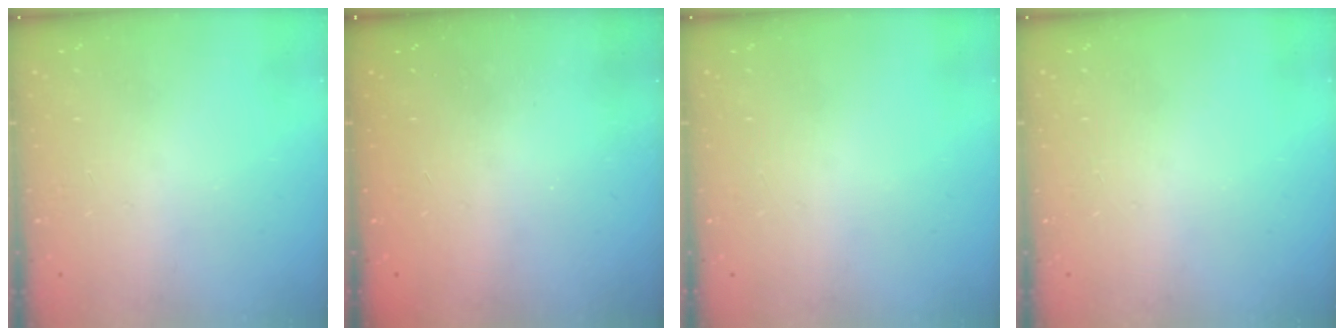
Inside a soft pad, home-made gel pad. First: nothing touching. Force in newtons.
{"total": 2.3, "press": 2.2, "slide": 0.7}
{"total": 0.0}
{"total": 0.0}